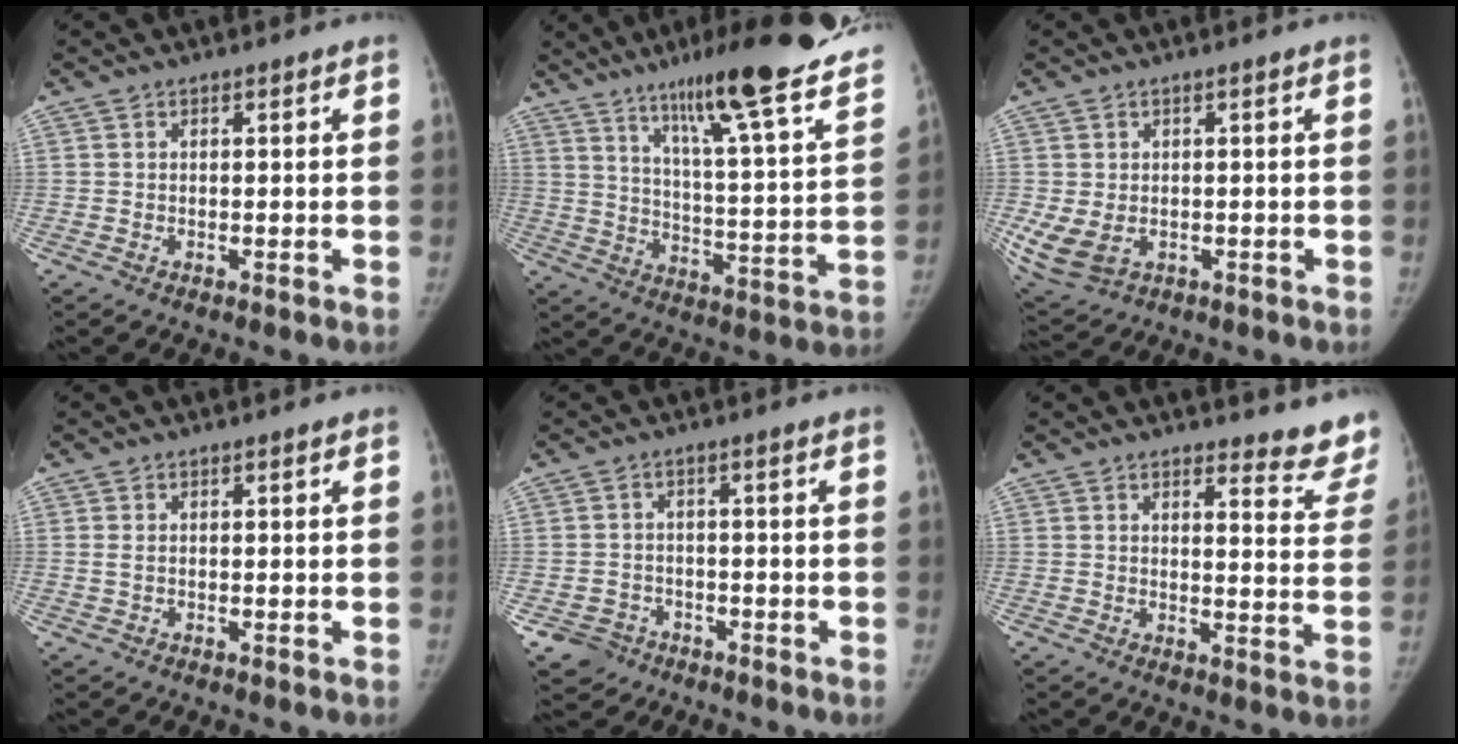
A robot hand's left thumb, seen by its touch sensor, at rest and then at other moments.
{"total": 27.1, "force": [19.2, 2.9, 18.8], "torque": [-0.262, -0.075, 0.276]}
{"total": 8.0, "force": [-1.3, 5.6, 5.5], "torque": [-0.124, -0.009, -0.007]}
{"total": 1.0, "force": [0.1, 0.6, 0.7], "torque": [-0.019, 0.001, 0.005]}
{"total": 4.7, "force": [-2.7, 3.8, 0.5], "torque": [0.002, 0.020, -0.040]}
{"total": 10.1, "force": [9.8, 2.0, 1.5], "torque": [0.022, -0.098, 0.085]}